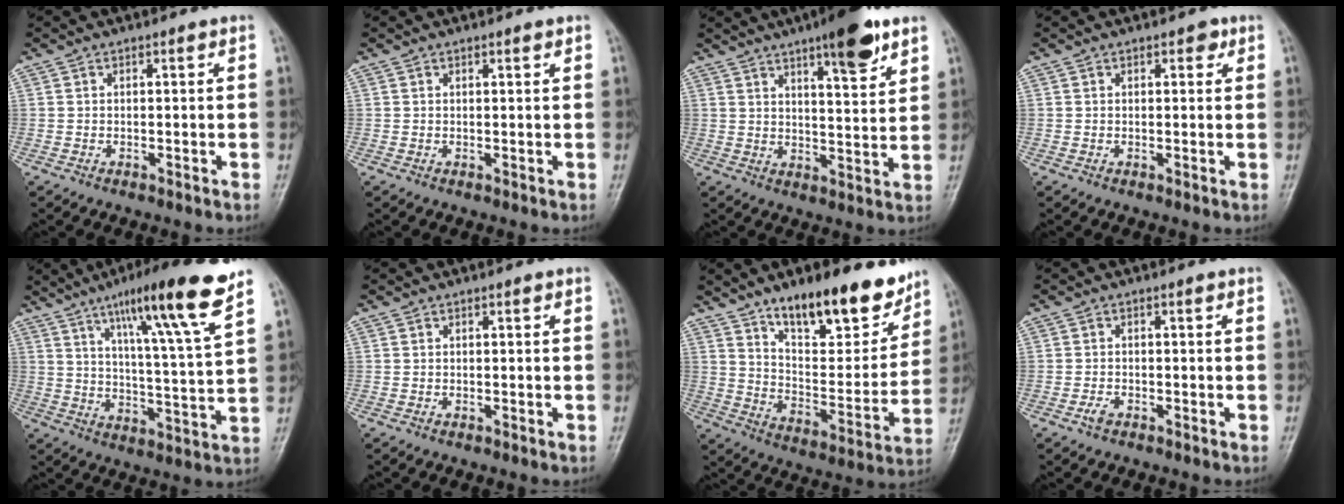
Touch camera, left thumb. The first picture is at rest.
{"total": 0.7, "force": [0.6, 0.0, 0.5], "torque": [-0.007, -0.004, 0.009]}
{"total": 11.4, "force": [7.1, 2.7, 8.5], "torque": [-0.106, -0.038, 0.103]}
{"total": 1.7, "force": [1.0, 1.0, 1.0], "torque": [-0.002, -0.001, 0.009]}
{"total": 16.8, "force": [10.5, 0.5, 13.1], "torque": [-0.197, -0.051, 0.164]}
{"total": 0.0}
{"total": 19.2, "force": [13.4, 7.3, 11.6], "torque": [-0.123, -0.082, 0.217]}
{"total": 1.3, "force": [-0.7, 0.7, 0.8], "torque": [-0.020, 0.001, -0.016]}